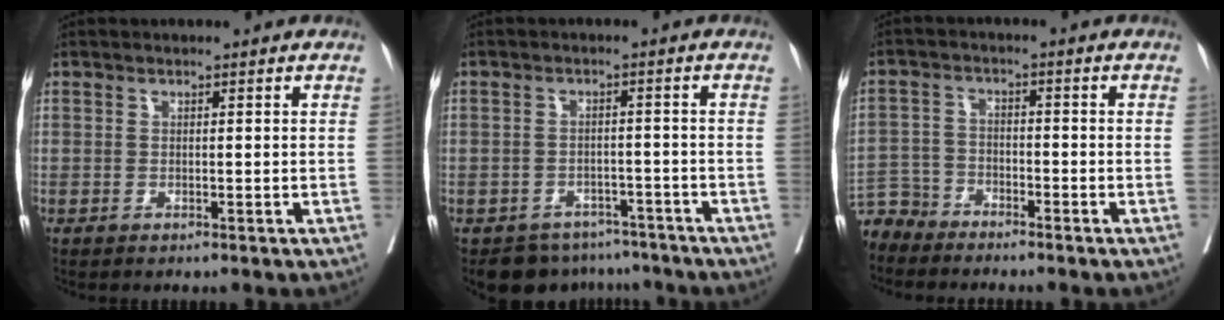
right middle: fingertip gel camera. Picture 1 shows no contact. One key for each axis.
{"total": 7.4, "fx": -6.3, "fy": 3.9, "fz": 0.4, "tx": 0.011, "ty": 0.014, "tz": -0.081}
{"total": 5.0, "fx": -4.7, "fy": 1.4, "fz": -0.7, "tx": 0.015, "ty": -0.003, "tz": -0.097}